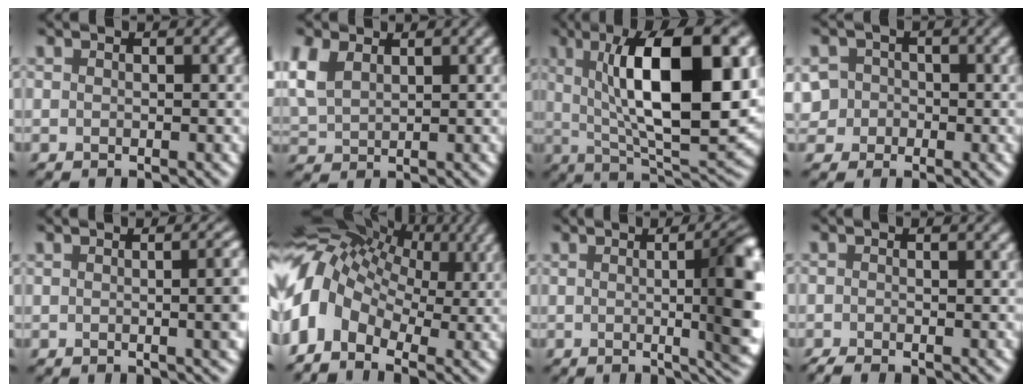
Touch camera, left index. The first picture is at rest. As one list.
[{"total": 3.5, "force": [1.5, 2.2, 2.3], "torque": [-0.066, 0.006, 0.030]}, {"total": 13.4, "force": [2.4, 4.5, 12.4], "torque": [-0.174, -0.001, 0.031]}, {"total": 4.7, "force": [-1.2, 4.4, 1.3], "torque": [-0.019, 0.021, -0.045]}, {"total": 6.3, "force": [0.5, 2.8, 5.7], "torque": [-0.025, 0.023, -0.003]}, {"total": 12.6, "force": [-0.1, 9.3, 8.4], "torque": [-0.185, 0.010, -0.009]}, {"total": 12.2, "force": [0.5, 4.1, 11.5], "torque": [-0.090, 0.018, -0.011]}, {"total": 1.4, "force": [-1.0, 0.4, 0.9], "torque": [-0.021, -0.006, -0.024]}]